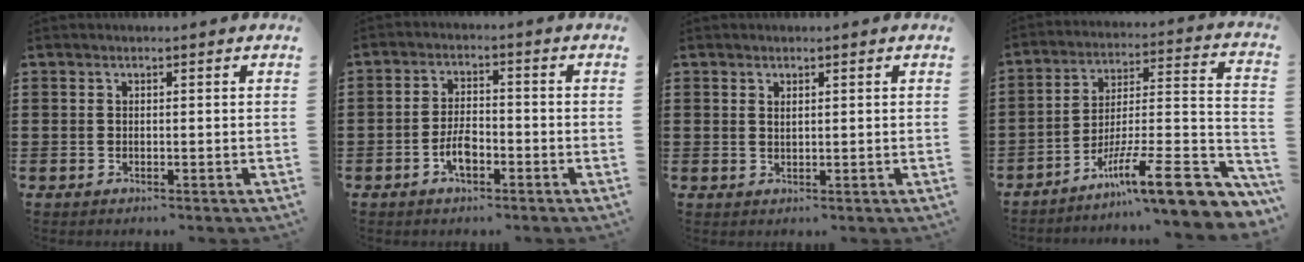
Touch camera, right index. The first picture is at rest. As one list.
[{"total": 4.3, "force": [-2.0, 1.9, 3.3], "torque": [-0.071, 0.002, -0.040]}, {"total": 0.7, "force": [0.5, 0.3, 0.4], "torque": [-0.009, 0.002, 0.009]}, {"total": 13.9, "force": [-9.0, 2.4, 10.3], "torque": [-0.142, 0.018, -0.155]}]